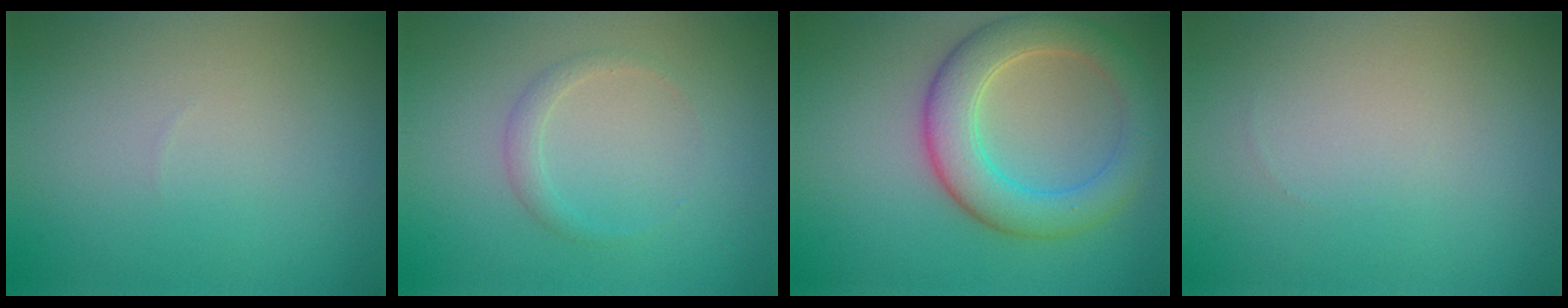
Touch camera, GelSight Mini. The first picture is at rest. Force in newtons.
{"total": 1.2, "press": 1.2, "slide": 0.1}
{"total": 6.0, "press": 5.9, "slide": 0.5}
{"total": 0.0}